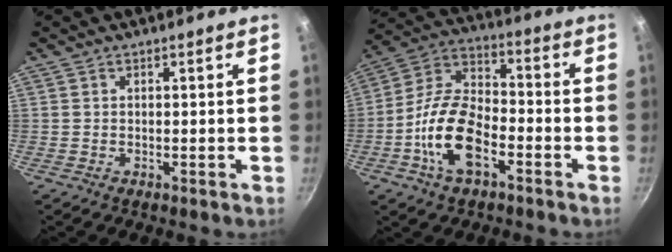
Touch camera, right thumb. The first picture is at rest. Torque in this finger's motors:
{"motor_torque": [0.33, 0.73, 0.29, -0.27, 0.18]}